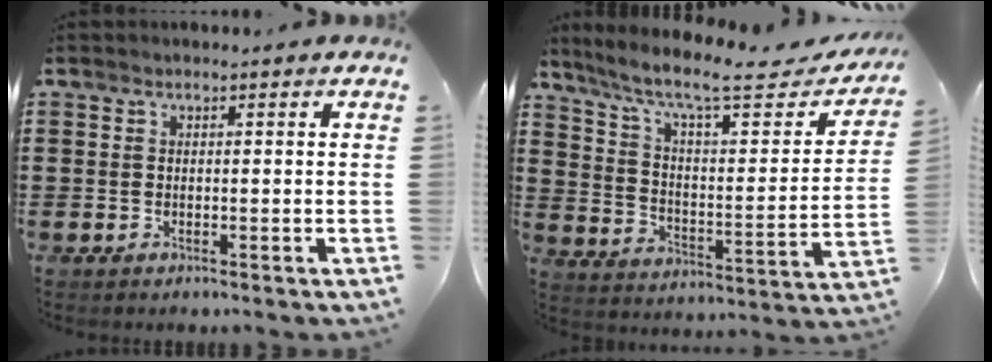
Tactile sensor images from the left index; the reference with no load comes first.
{"total": 10.4, "force": [7.9, 1.5, 6.6], "torque": [-0.141, -0.048, 0.126]}